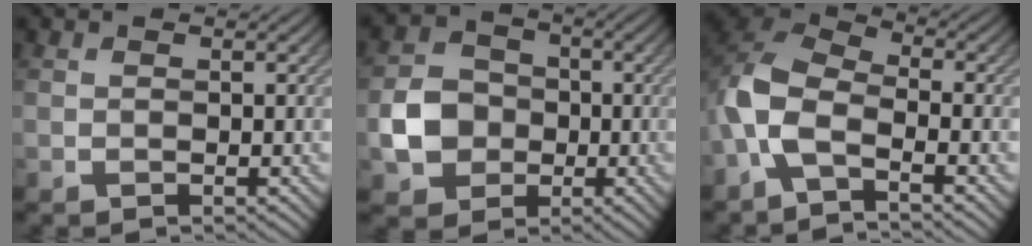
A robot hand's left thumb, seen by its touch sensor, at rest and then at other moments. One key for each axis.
{"total": 6.5, "fx": -1.4, "fy": 5.6, "fz": 2.9, "tx": -0.064, "ty": 0.000, "tz": -0.038}
{"total": 8.3, "fx": -3.1, "fy": 4.3, "fz": 6.4, "tx": -0.141, "ty": 0.004, "tz": -0.084}